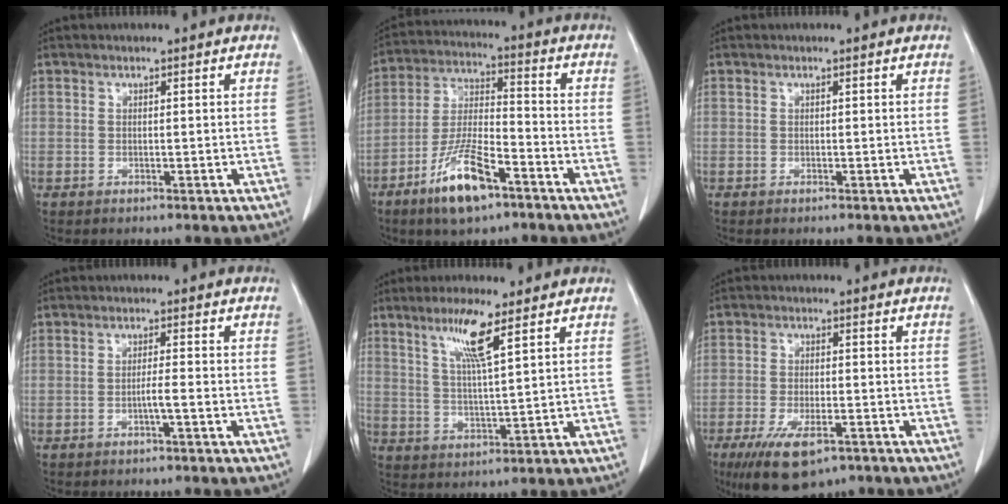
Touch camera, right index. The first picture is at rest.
{"total": 11.9, "force": [-7.1, 3.2, 9.0], "torque": [-0.184, -0.010, -0.131]}
{"total": 0.0}
{"total": 1.9, "force": [-0.8, -0.2, 1.7], "torque": [-0.029, 0.001, -0.016]}
{"total": 7.1, "force": [4.1, -0.3, 5.8], "torque": [-0.112, -0.005, 0.077]}
{"total": 10.0, "force": [-6.1, 3.6, 7.0], "torque": [-0.126, -0.018, -0.098]}